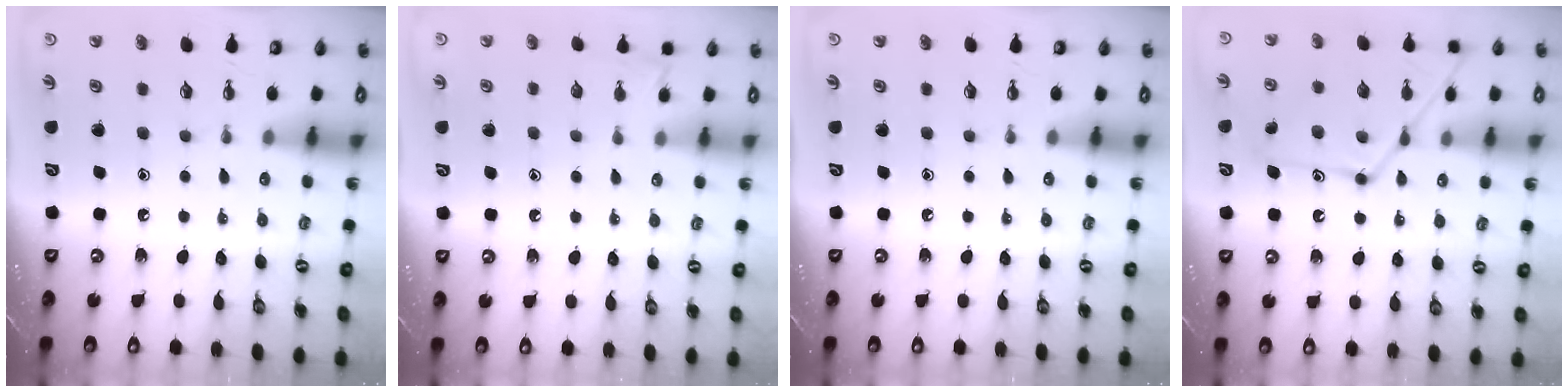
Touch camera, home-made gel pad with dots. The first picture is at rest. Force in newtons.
{"total": 3.2, "press": 3.2, "slide": 0.4}
{"total": 0.0}
{"total": 15.7, "press": 15.6, "slide": 1.2}